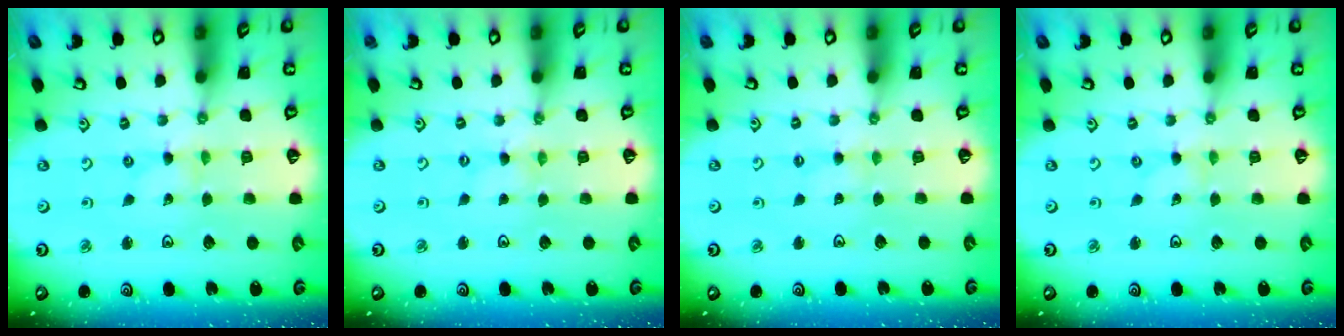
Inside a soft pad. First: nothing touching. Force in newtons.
{"total": 0.0}
{"total": 1.7, "press": 1.7, "slide": 0.4}
{"total": 0.0}